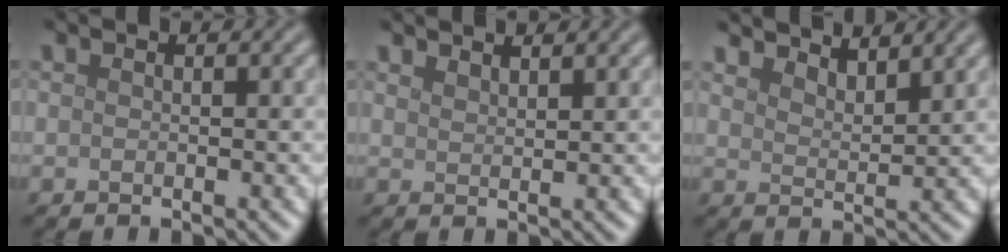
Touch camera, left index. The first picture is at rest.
{"total": 1.9, "force": [1.8, 0.4, 0.6], "torque": [-0.002, 0.003, 0.025]}
{"total": 4.6, "force": [4.3, 0.8, 1.3], "torque": [-0.018, 0.001, 0.055]}